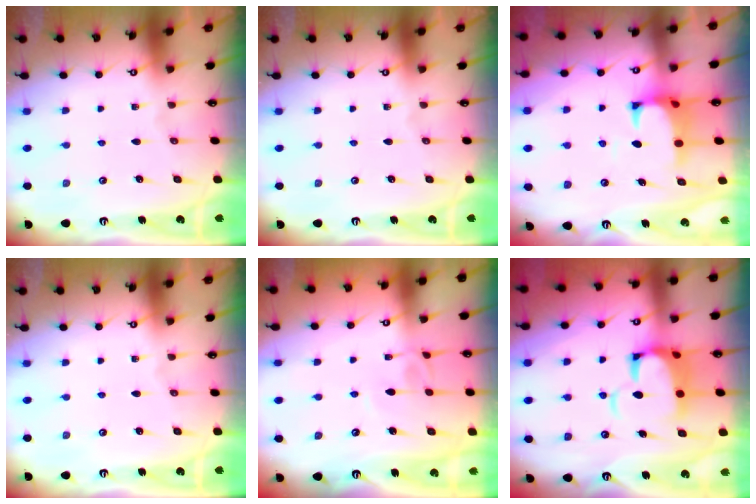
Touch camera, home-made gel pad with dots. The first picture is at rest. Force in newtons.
{"total": 0.0}
{"total": 1.3, "press": 0.8, "slide": 1.0}
{"total": 0.0}
{"total": 3.6, "press": 3.6, "slide": 0.1}
{"total": 6.9, "press": 6.7, "slide": 1.6}